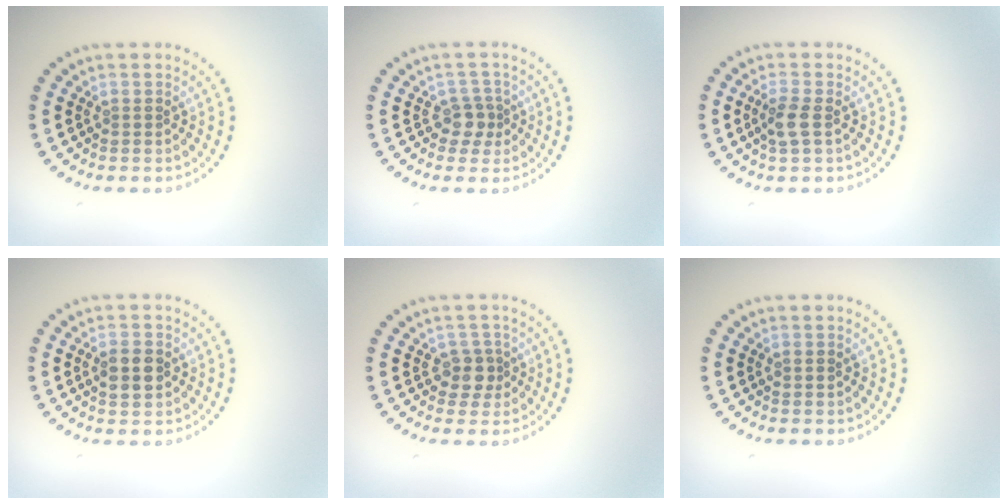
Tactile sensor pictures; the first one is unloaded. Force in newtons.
{"total": 1.9, "press": 1.5, "slide": 1.1}
{"total": 1.9, "press": 1.8, "slide": 0.6}
{"total": 2.9, "press": 2.9, "slide": 0.1}
{"total": 2.0, "press": 1.7, "slide": 1.0}
{"total": 0.7, "press": 0.7, "slide": 0.0}